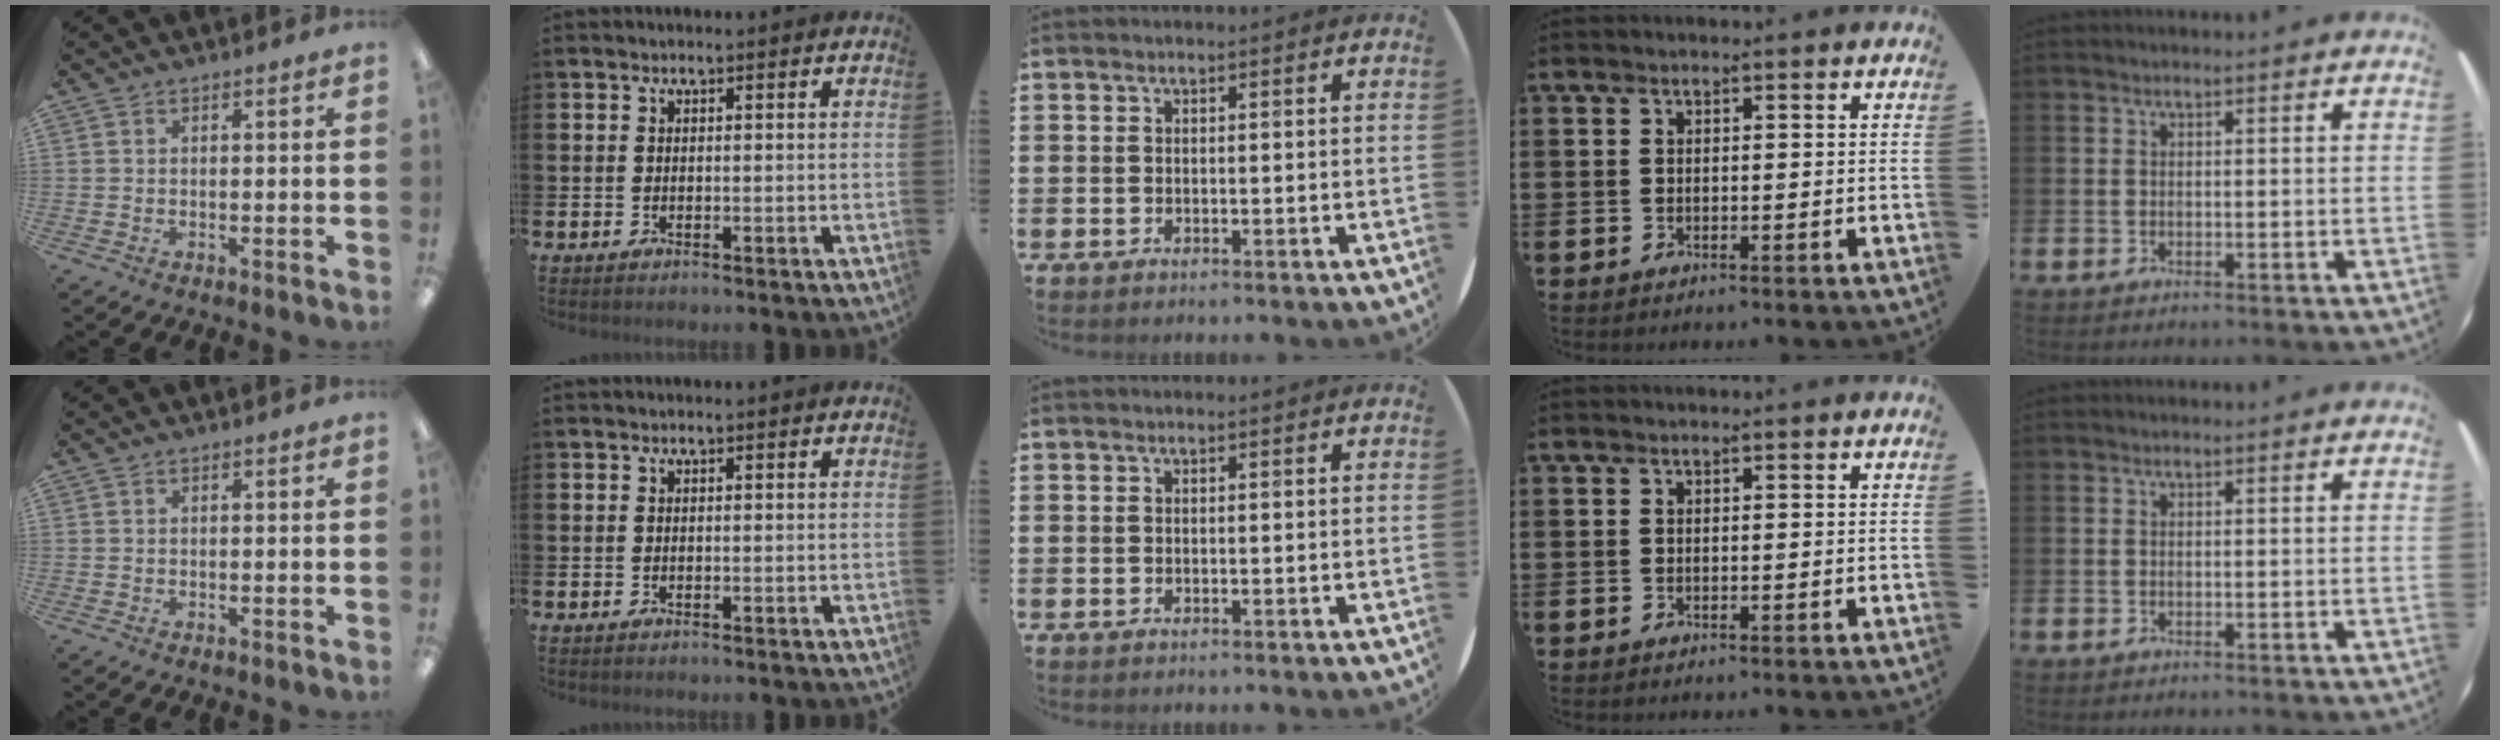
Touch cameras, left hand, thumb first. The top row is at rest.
{}